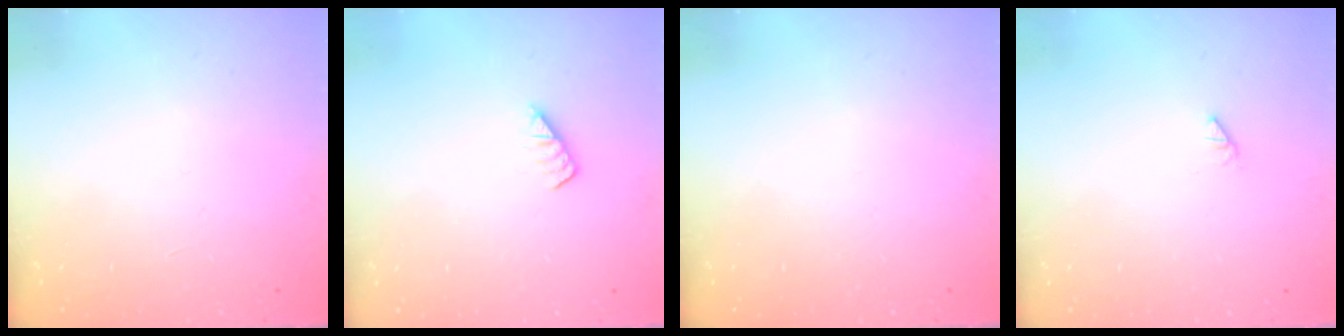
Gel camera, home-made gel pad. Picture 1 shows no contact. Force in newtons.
{"total": 1.6, "press": 1.5, "slide": 0.3}
{"total": 0.0}
{"total": 0.0}